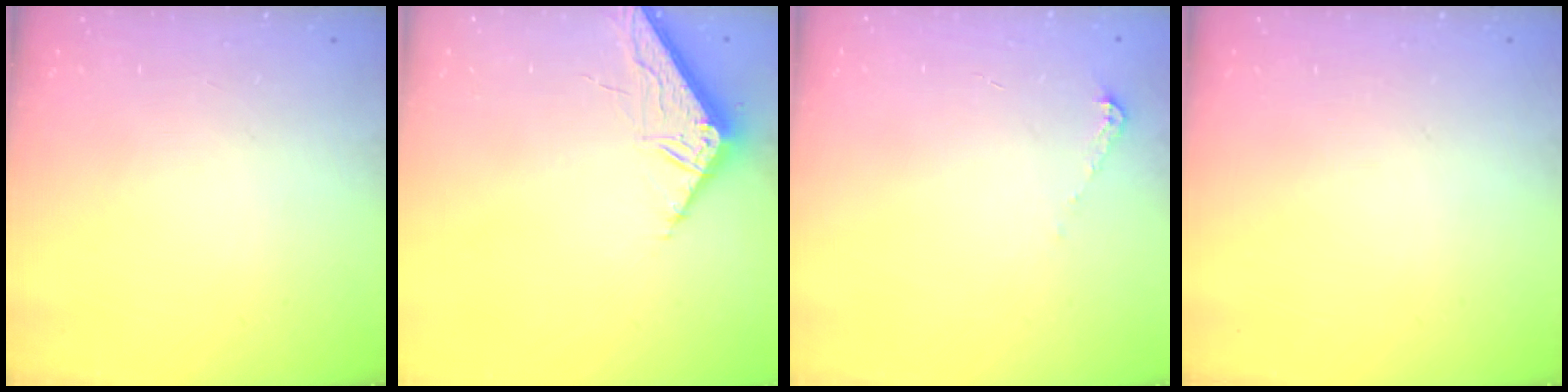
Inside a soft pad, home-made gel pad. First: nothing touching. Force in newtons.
{"total": 7.4, "press": 7.3, "slide": 0.8}
{"total": 5.8, "press": 5.8, "slide": 0.8}
{"total": 0.0}